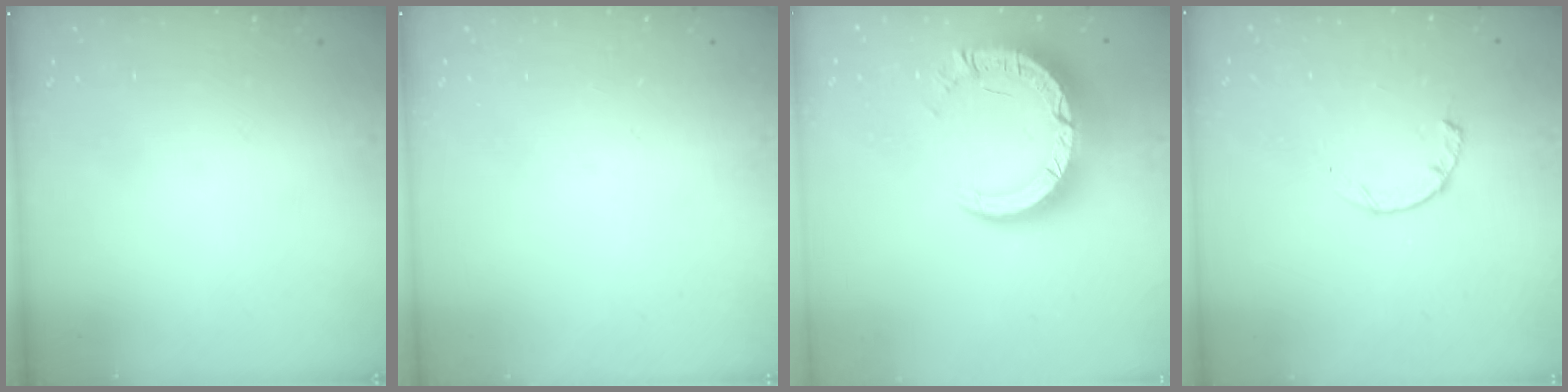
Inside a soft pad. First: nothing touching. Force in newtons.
{"total": 0.0}
{"total": 14.5, "press": 14.4, "slide": 1.4}
{"total": 2.3, "press": 2.3, "slide": 0.4}